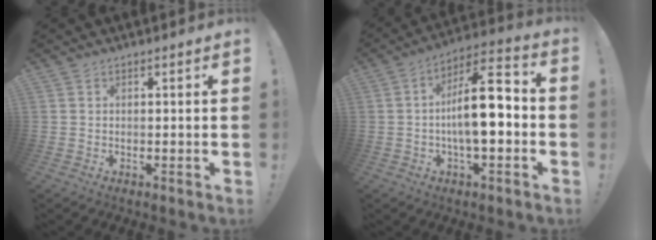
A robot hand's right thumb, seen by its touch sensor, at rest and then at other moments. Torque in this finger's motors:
{"motor_torque": [0.24, 0.57, 0.73, 0.44, 0.31]}